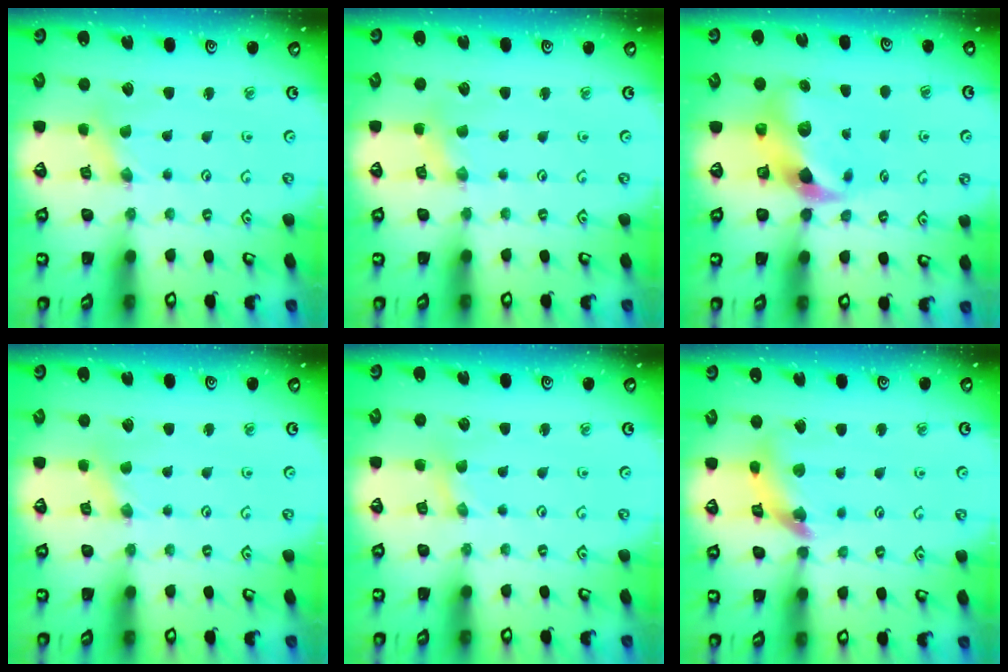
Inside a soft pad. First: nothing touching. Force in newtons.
{"total": 2.4, "press": 2.4, "slide": 0.4}
{"total": 11.0, "press": 10.9, "slide": 1.6}
{"total": 0.0}
{"total": 0.7, "press": 0.7, "slide": 0.2}
{"total": 11.5, "press": 11.4, "slide": 1.1}